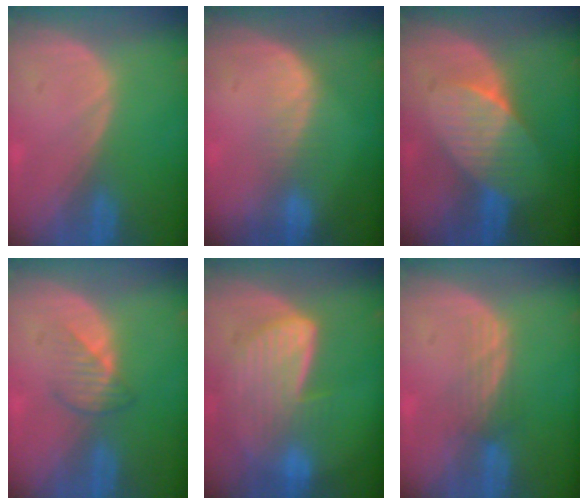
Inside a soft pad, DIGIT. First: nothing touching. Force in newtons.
{"total": 3.1, "press": 2.6, "slide": 1.7}
{"total": 7.4, "press": 6.7, "slide": 3.2}
{"total": 3.0, "press": 2.9, "slide": 0.7}
{"total": 7.8, "press": 7.3, "slide": 2.9}
{"total": 3.2, "press": 2.7, "slide": 1.7}